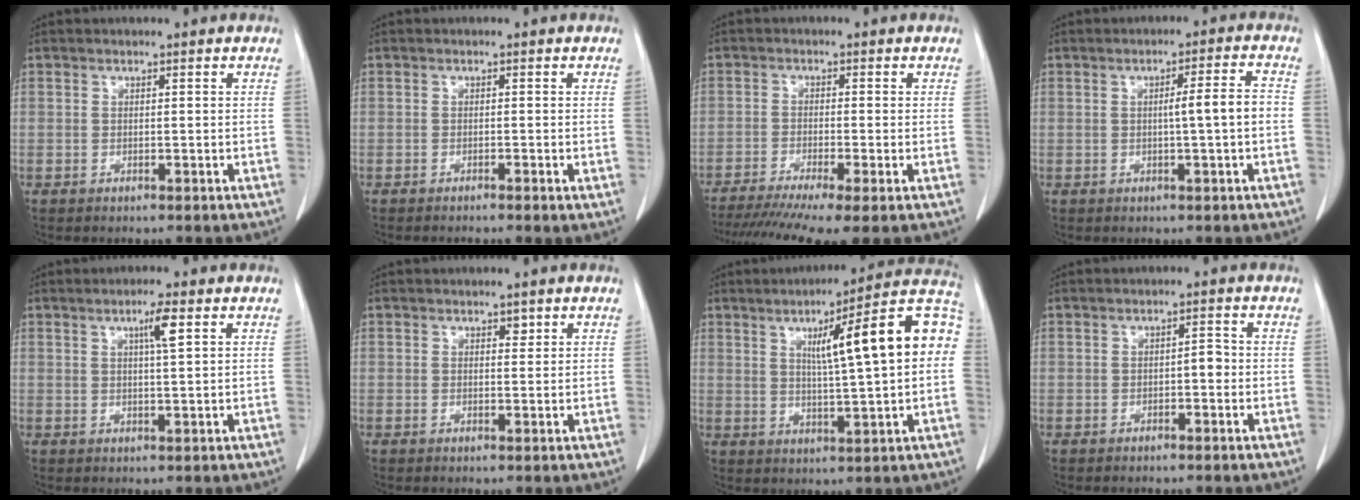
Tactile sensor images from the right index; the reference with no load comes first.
{"total": 1.2, "force": [-0.8, -0.1, 0.8], "torque": [-0.014, -0.001, -0.014]}
{"total": 11.4, "force": [-8.4, 0.4, 7.7], "torque": [-0.124, -0.021, -0.135]}
{"total": 4.6, "force": [-0.4, -0.4, 4.6], "torque": [-0.069, 0.008, -0.007]}
{"total": 3.4, "force": [1.5, -0.1, 3.1], "torque": [-0.055, -0.001, 0.024]}
{"total": 1.1, "force": [0.7, 0.5, 0.6], "torque": [-0.006, -0.004, 0.008]}
{"total": 16.8, "force": [3.4, 1.0, 16.4], "torque": [-0.225, 0.033, 0.041]}
{"total": 1.7, "force": [-0.4, 0.6, 1.5], "torque": [-0.017, 0.006, -0.008]}